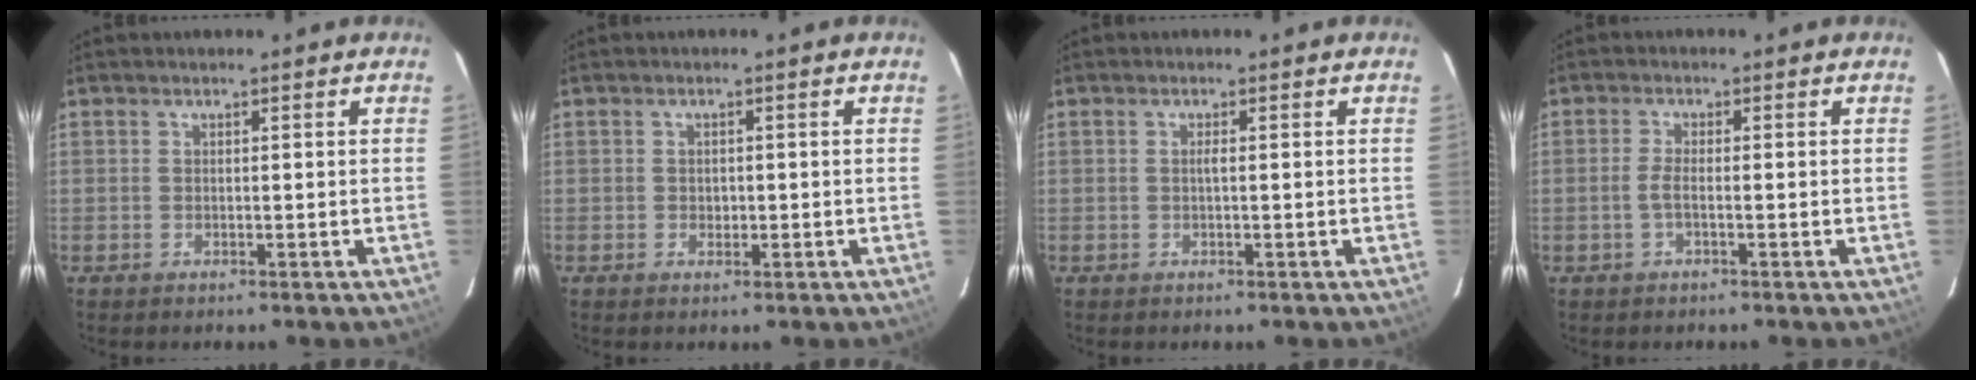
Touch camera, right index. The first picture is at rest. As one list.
[{"total": 1.3, "force": [-0.3, 1.3, 0.3], "torque": [-0.003, 0.000, -0.002]}, {"total": 0.7, "force": [0.0, -0.2, 0.7], "torque": [-0.012, 0.002, -0.002]}, {"total": 2.1, "force": [-0.8, 0.4, 2.0], "torque": [-0.043, 0.002, -0.018]}]